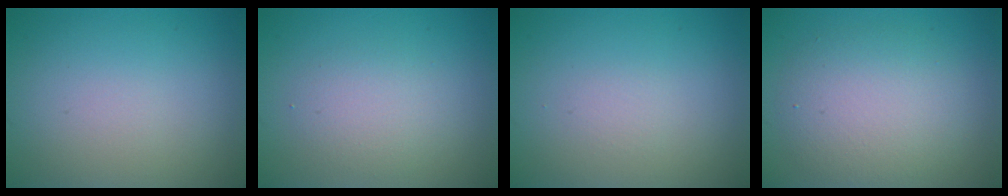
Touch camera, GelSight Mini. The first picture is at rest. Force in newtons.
{"total": 2.4, "press": 2.4, "slide": 0.1}
{"total": 0.0}
{"total": 5.2, "press": 5.2, "slide": 0.4}